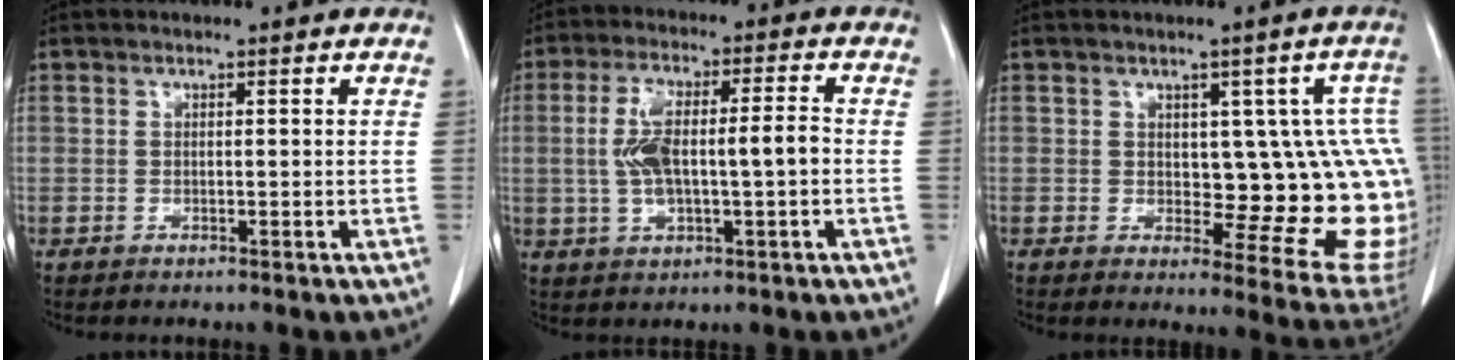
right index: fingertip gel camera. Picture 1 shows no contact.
{"total": 9.9, "force": [-0.5, 2.7, 9.5], "torque": [-0.191, 0.021, -0.003]}
{"total": 13.8, "force": [0.5, 5.6, 12.6], "torque": [-0.102, 0.010, 0.015]}